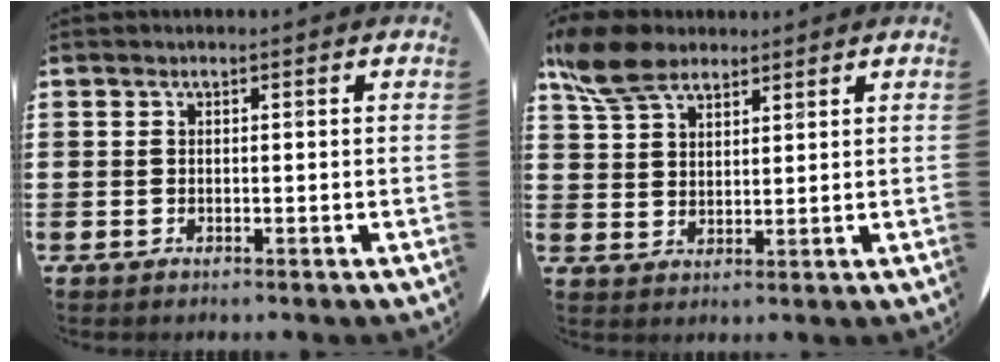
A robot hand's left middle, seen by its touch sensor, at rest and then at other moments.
{"total": 7.3, "force": [5.8, 3.3, 3.1], "torque": [-0.071, -0.005, 0.108]}